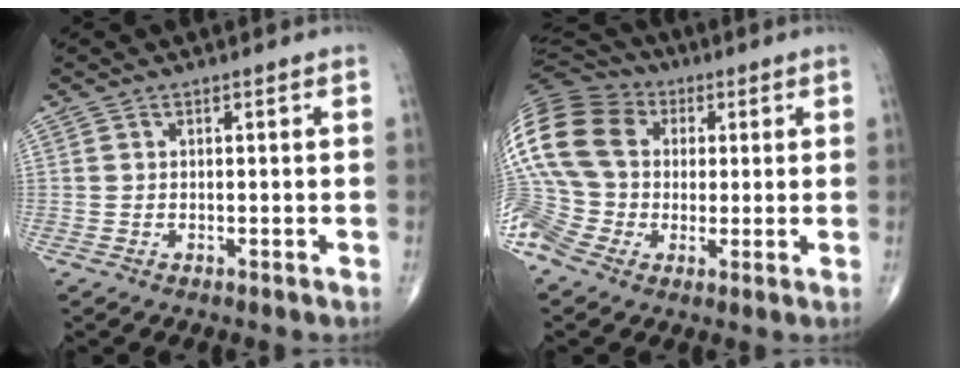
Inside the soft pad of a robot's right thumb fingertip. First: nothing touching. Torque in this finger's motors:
{"motor_torque": [0.88, 0.74, 2.08, -0.29, 0.64]}